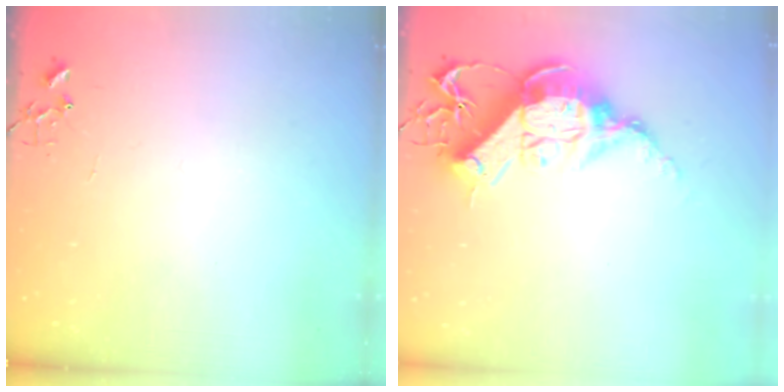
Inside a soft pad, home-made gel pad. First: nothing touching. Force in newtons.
{"total": 17.6, "press": 17.4, "slide": 2.4}